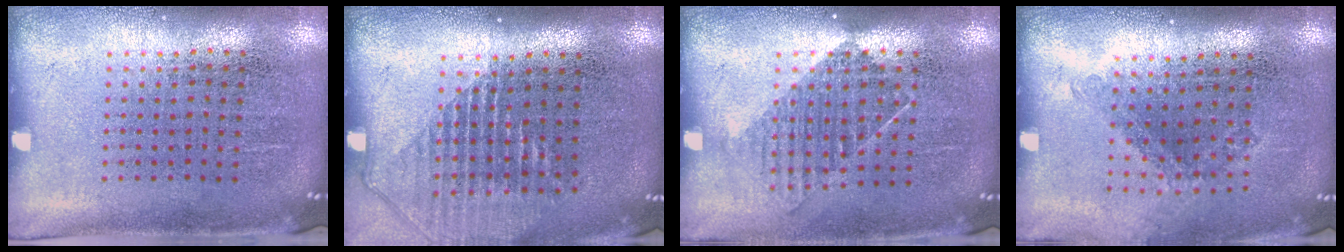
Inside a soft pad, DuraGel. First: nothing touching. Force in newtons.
{"total": 1.3, "press": 1.2, "slide": 0.6}
{"total": 1.2, "press": 1.0, "slide": 0.7}
{"total": 1.2, "press": 0.9, "slide": 0.8}